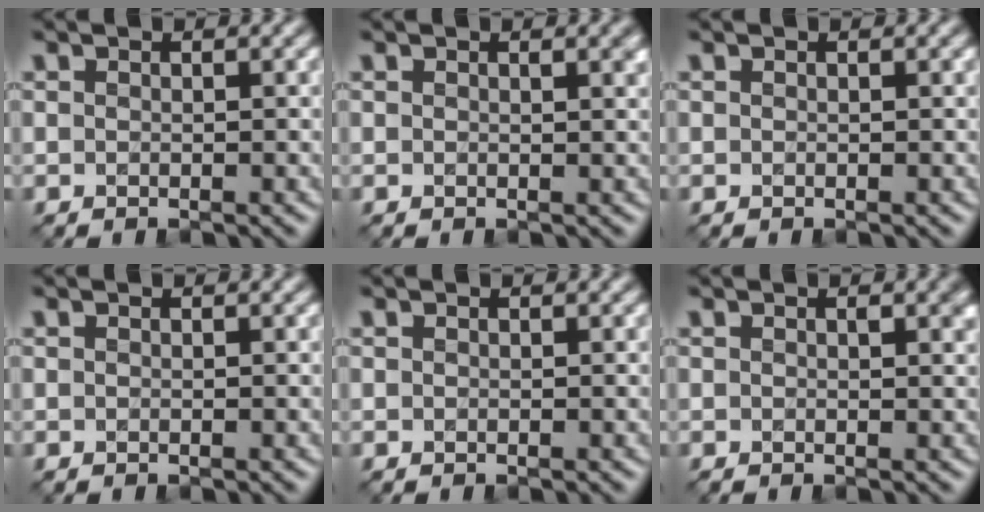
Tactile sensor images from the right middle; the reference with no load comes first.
{"total": 0.8, "force": [0.4, 0.2, 0.6], "torque": [-0.007, -0.001, 0.007]}
{"total": 0.0}
{"total": 0.0}
{"total": 0.0}
{"total": 1.1, "force": [0.3, 0.3, 1.0], "torque": [-0.012, 0.000, 0.005]}